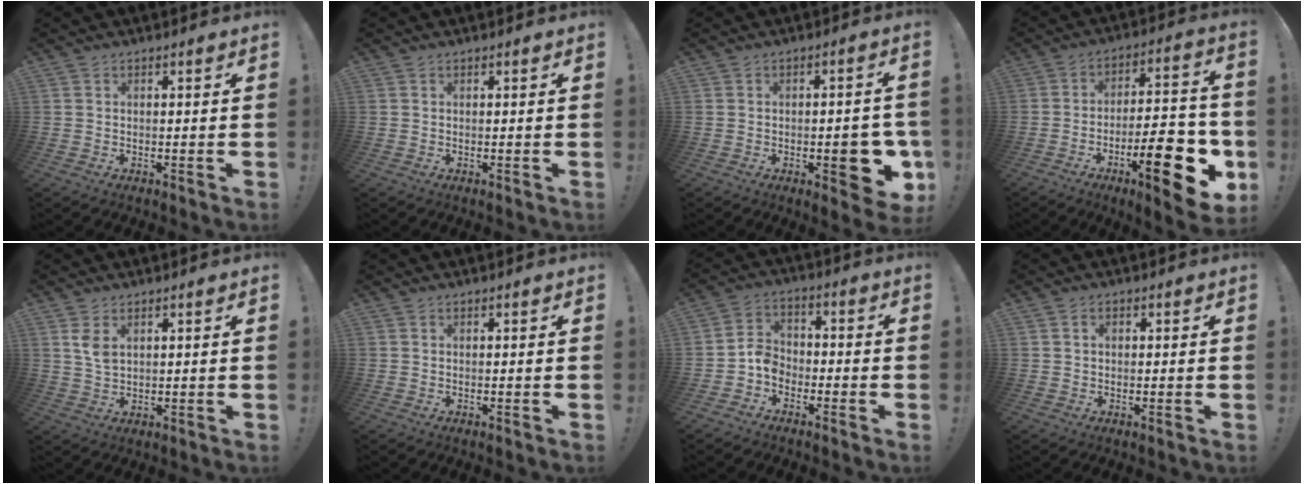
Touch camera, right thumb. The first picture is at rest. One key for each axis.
{"total": 0.0}
{"total": 10.8, "fx": -3.3, "fy": 4.3, "fz": 9.3, "tx": -0.090, "ty": 0.001, "tz": -0.047}
{"total": 20.4, "fx": -8.5, "fy": 6.5, "fz": 17.4, "tx": -0.236, "ty": 0.047, "tz": -0.122}
{"total": 4.4, "fx": 1.9, "fy": 2.3, "fz": 3.2, "tx": -0.045, "ty": -0.009, "tz": 0.032}
{"total": 0.0}
{"total": 6.8, "fx": -3.9, "fy": 4.8, "fz": 2.8, "tx": -0.056, "ty": 0.031, "tz": -0.070}
{"total": 1.1, "fx": 0.2, "fy": 1.0, "fz": 0.5, "tx": -0.004, "ty": 0.002, "tz": 0.002}